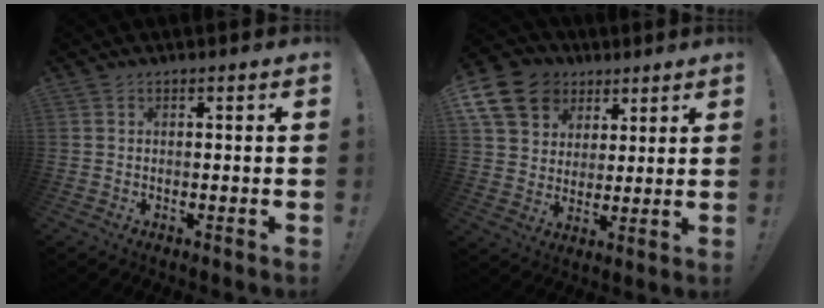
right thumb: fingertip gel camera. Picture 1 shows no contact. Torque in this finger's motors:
{"motor_torque": [2.40, 2.61, 1.38, 0.87, 0.31]}